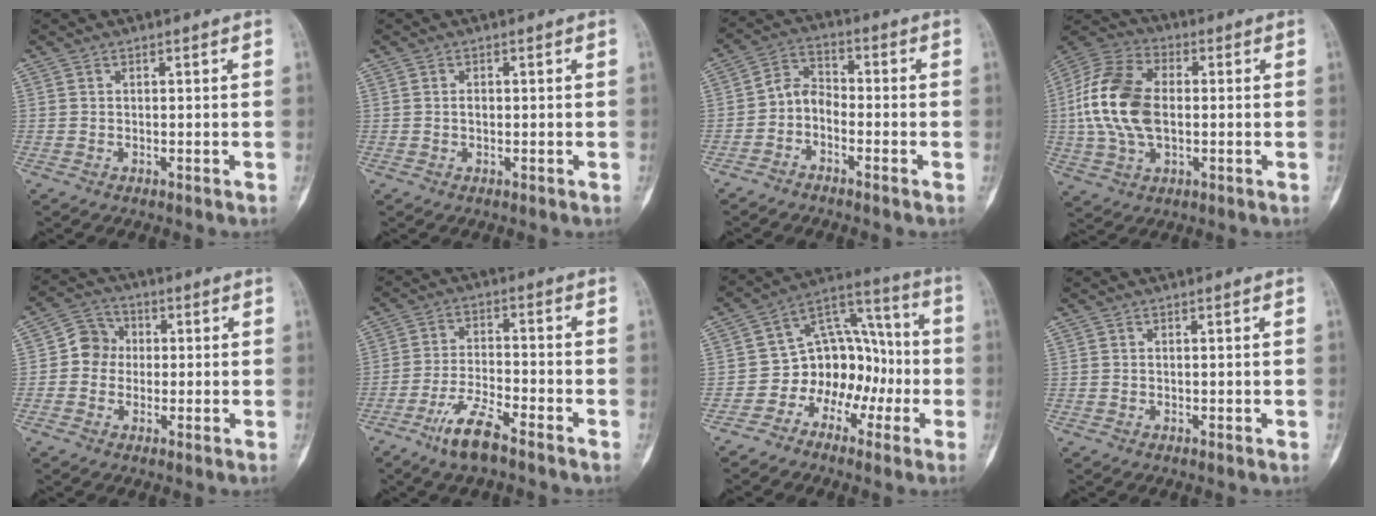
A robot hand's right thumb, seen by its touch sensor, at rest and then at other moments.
{"total": 1.0, "force": [0.0, 0.7, 0.7], "torque": [-0.007, 0.002, -0.001]}
{"total": 4.8, "force": [-2.2, 3.2, 2.9], "torque": [-0.045, 0.032, -0.057]}
{"total": 16.8, "force": [0.1, 10.4, 13.1], "torque": [-0.266, 0.019, 0.000]}
{"total": 6.0, "force": [0.1, 5.5, 2.5], "torque": [-0.013, 0.014, -0.012]}
{"total": 7.7, "force": [-5.5, 1.7, 5.2], "torque": [-0.111, 0.023, -0.106]}
{"total": 12.5, "force": [-4.0, 9.7, 6.8], "torque": [-0.044, 0.080, -0.076]}
{"total": 0.0}